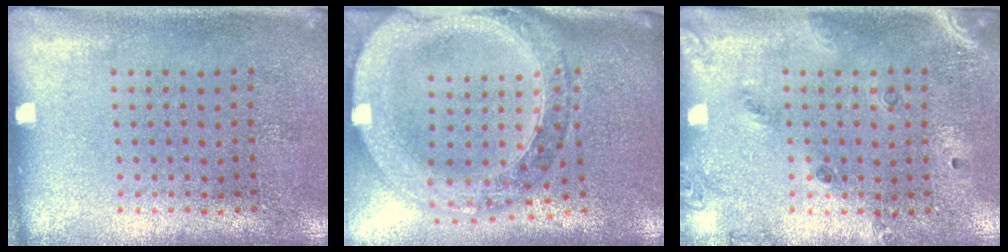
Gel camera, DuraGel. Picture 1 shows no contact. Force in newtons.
{"total": 2.6, "press": 2.3, "slide": 1.2}
{"total": 1.5, "press": 1.3, "slide": 0.7}